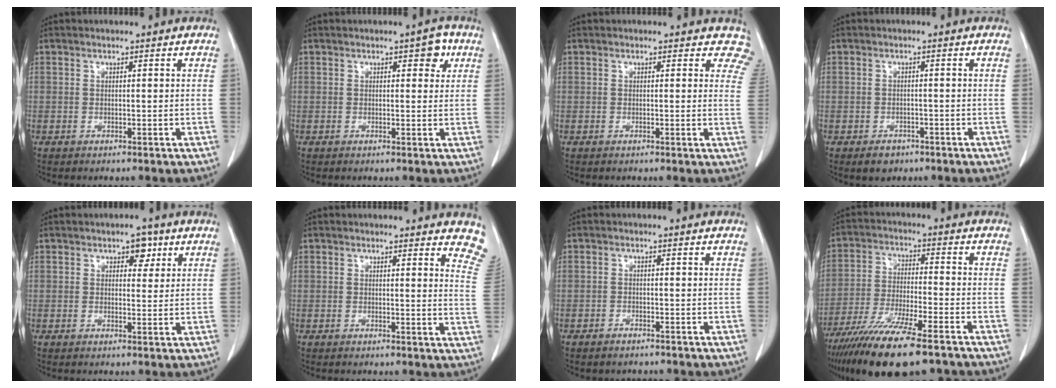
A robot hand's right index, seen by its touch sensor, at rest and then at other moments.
{"total": 3.1, "force": [1.4, 1.4, 2.3], "torque": [-0.022, 0.006, 0.015]}
{"total": 4.0, "force": [3.4, 2.0, 0.5], "torque": [0.024, -0.010, 0.006]}
{"total": 2.6, "force": [-1.7, 1.8, 0.8], "torque": [-0.011, 0.002, -0.017]}
{"total": 3.1, "force": [1.5, 1.9, 1.9], "torque": [-0.020, 0.006, 0.020]}
{"total": 7.4, "force": [6.8, 1.6, 2.5], "torque": [-0.006, -0.030, 0.043]}
{"total": 1.7, "force": [-1.5, 0.7, 0.2], "torque": [-0.007, 0.001, -0.021]}
{"total": 16.8, "force": [-12.6, 2.1, 10.9], "torque": [-0.198, -0.047, -0.215]}